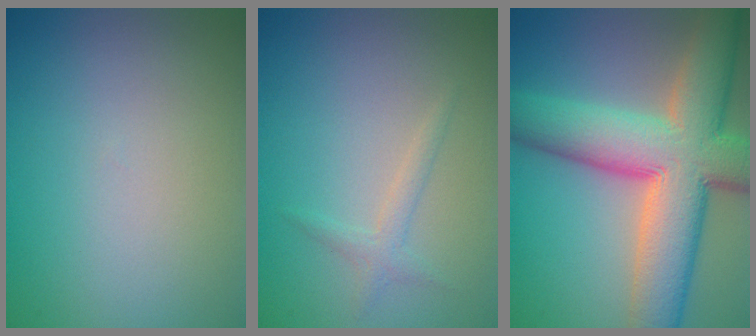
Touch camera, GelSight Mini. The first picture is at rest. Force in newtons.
{"total": 1.3, "press": 1.3, "slide": 0.0}
{"total": 12.4, "press": 12.3, "slide": 1.1}